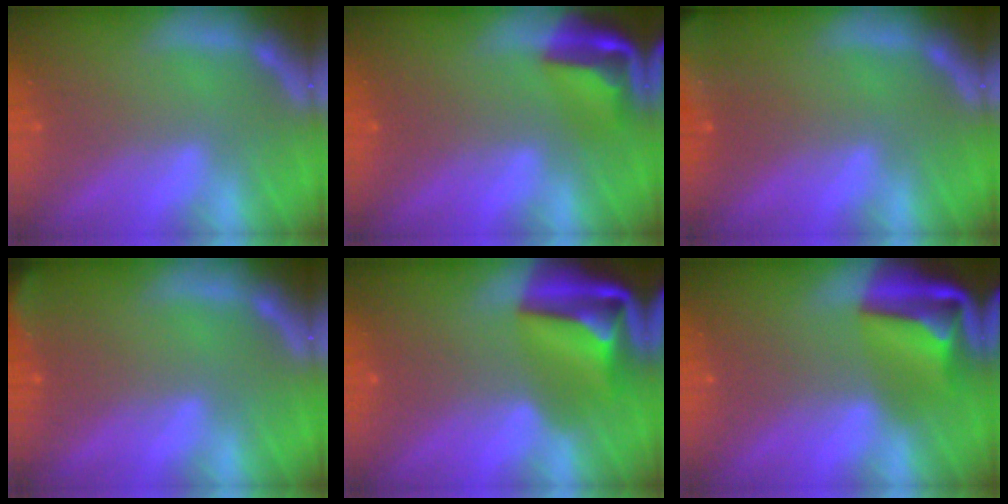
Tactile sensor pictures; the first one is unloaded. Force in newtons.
{"total": 5.5}
{"total": 9.0}
{"total": 2.9}
{"total": 10.1}
{"total": 8.9}